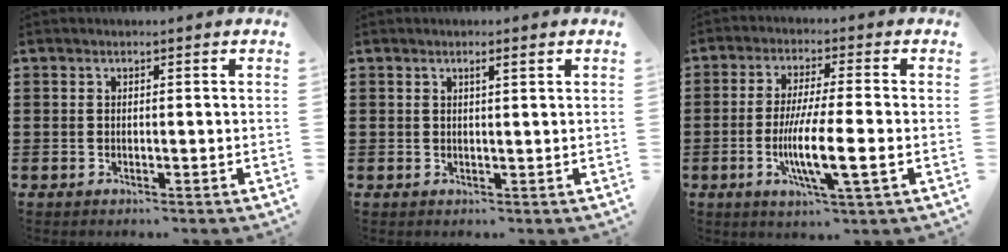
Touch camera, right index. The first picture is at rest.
{"total": 1.3, "force": [0.6, 0.1, 1.2], "torque": [-0.023, 0.001, 0.011]}
{"total": 9.1, "force": [-2.3, 0.9, 8.7], "torque": [-0.165, -0.018, -0.042]}